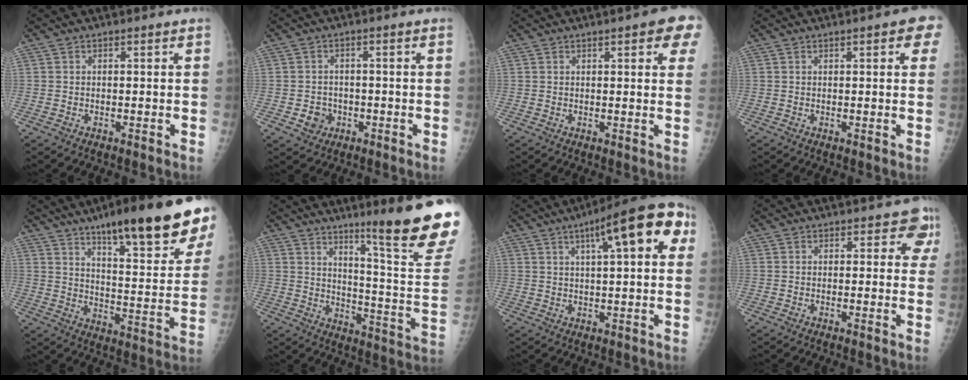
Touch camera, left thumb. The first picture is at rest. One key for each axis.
{"total": 3.5, "fx": -1.3, "fy": 3.2, "fz": 0.8, "tx": 0.004, "ty": 0.008, "tz": -0.017}
{"total": 7.0, "fx": 3.3, "fy": 1.8, "fz": 5.9, "tx": -0.049, "ty": -0.004, "tz": 0.032}
{"total": 4.0, "fx": 1.7, "fy": 1.3, "fz": 3.4, "tx": -0.023, "ty": 0.001, "tz": 0.013}
{"total": 23.1, "fx": 15.2, "fy": 4.5, "fz": 16.7, "tx": -0.212, "ty": -0.061, "tz": 0.227}
{"total": 20.8, "fx": 14.2, "fy": 0.4, "fz": 15.1, "tx": -0.174, "ty": -0.111, "tz": 0.202}
{"total": 15.4, "fx": 5.9, "fy": 4.3, "fz": 13.5, "tx": -0.165, "ty": 0.015, "tz": 0.074}
{"total": 3.7, "fx": 2.1, "fy": 2.5, "fz": 1.8, "tx": 0.018, "ty": -0.007, "tz": 0.006}